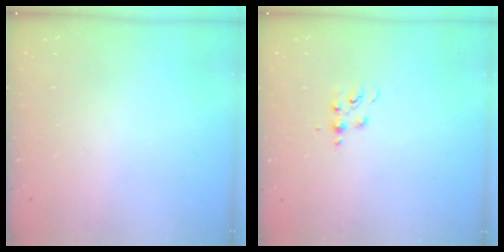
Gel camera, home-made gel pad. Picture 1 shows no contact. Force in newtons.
{"total": 5.1, "press": 5.1, "slide": 0.6}